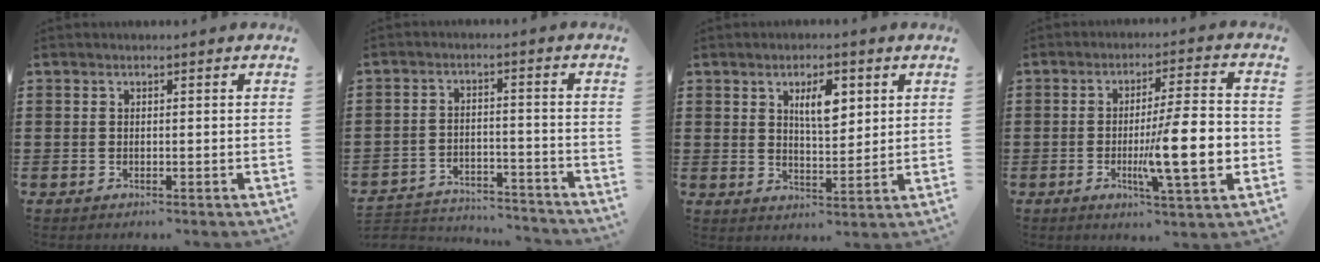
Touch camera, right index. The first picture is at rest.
{"total": 4.2, "force": [-4.1, 0.5, 0.6], "torque": [-0.014, 0.006, -0.086]}
{"total": 5.4, "force": [2.2, 2.1, 4.4], "torque": [-0.079, 0.001, 0.034]}
{"total": 13.1, "force": [-2.4, 2.3, 12.6], "torque": [-0.188, -0.011, -0.043]}